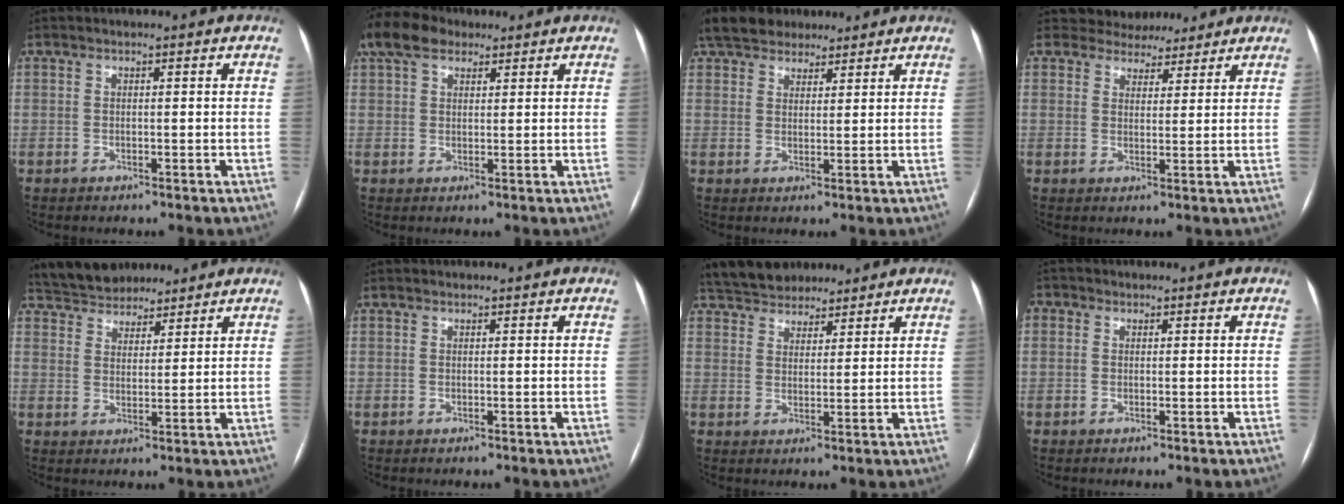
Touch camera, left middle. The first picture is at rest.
{"total": 9.0, "force": [6.4, 4.6, 4.4], "torque": [-0.096, 0.044, 0.121]}
{"total": 11.5, "force": [9.3, 5.4, 4.0], "torque": [-0.074, 0.044, 0.155]}
{"total": 6.1, "force": [5.5, 2.6, 0.1], "torque": [0.004, 0.006, 0.073]}
{"total": 9.1, "force": [8.2, 3.4, 2.1], "torque": [-0.035, 0.026, 0.140]}
{"total": 0.0}
{"total": 10.9, "force": [9.4, 4.3, 3.2], "torque": [-0.057, 0.031, 0.155]}
{"total": 1.6, "force": [0.5, 1.4, 0.5], "torque": [-0.005, 0.007, 0.005]}